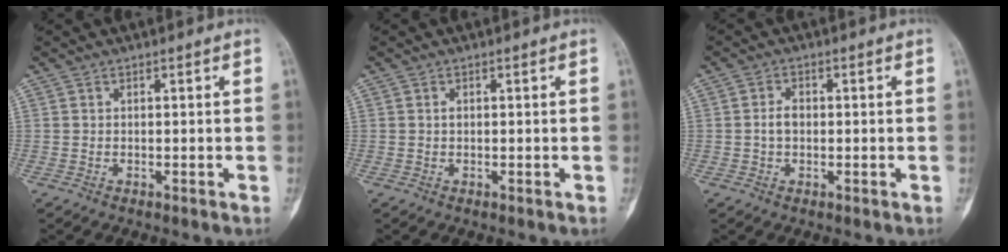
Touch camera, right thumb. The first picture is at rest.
{"total": 0.6, "force": [0.1, 0.4, 0.4], "torque": [-0.006, 0.002, 0.001]}
{"total": 2.7, "force": [-0.2, 1.8, 1.9], "torque": [-0.034, 0.008, -0.006]}